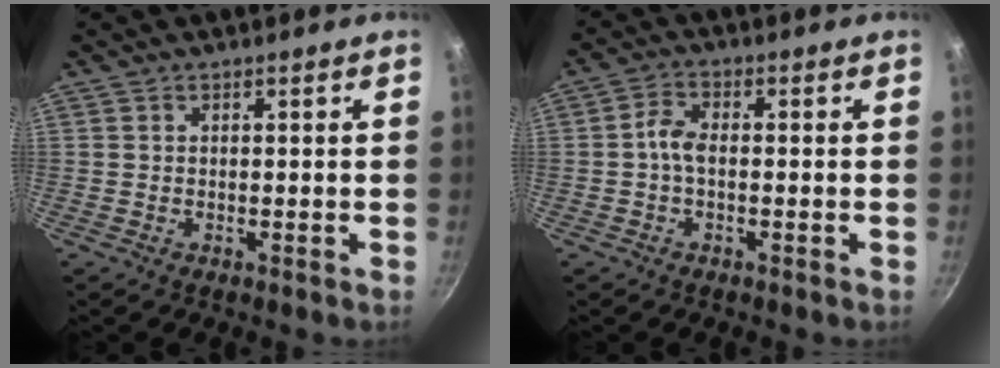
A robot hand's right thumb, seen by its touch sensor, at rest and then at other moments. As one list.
[{"total": 3.5, "force": [-0.7, 2.0, 2.8], "torque": [-0.055, 0.018, -0.020]}]